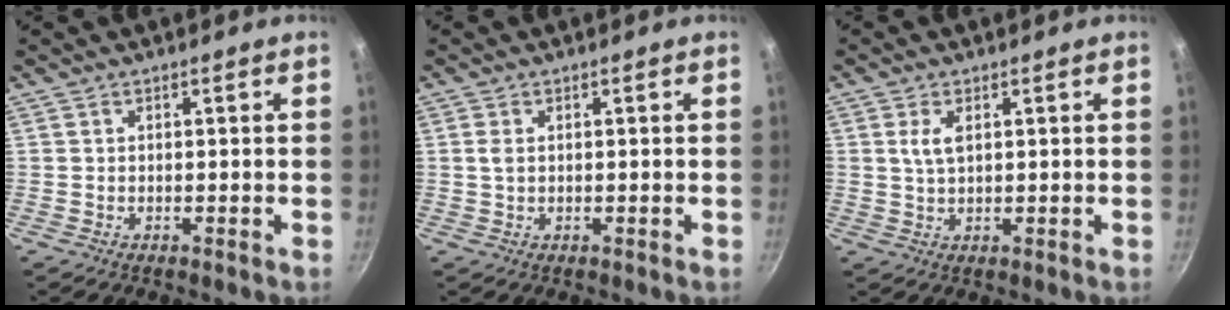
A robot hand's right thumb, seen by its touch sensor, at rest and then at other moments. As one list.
[{"total": 1.3, "force": [0.2, 0.8, 1.0], "torque": [-0.023, 0.000, 0.005]}, {"total": 3.0, "force": [0.9, 1.5, 2.4], "torque": [-0.048, 0.000, 0.020]}]